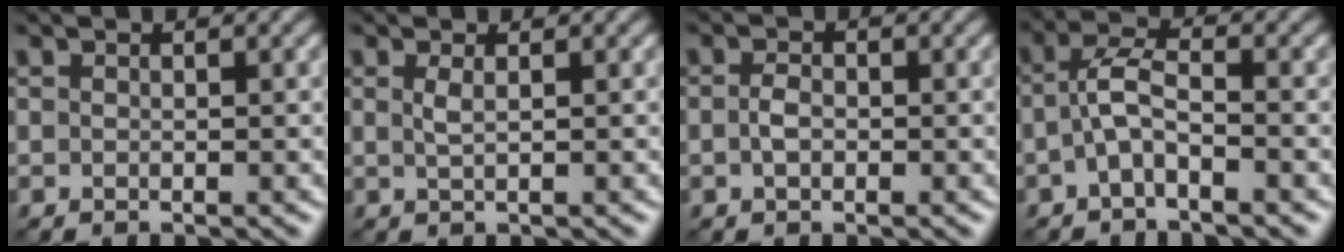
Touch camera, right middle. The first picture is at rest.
{"total": 1.0, "force": [0.3, 0.2, 0.9], "torque": [-0.019, 0.001, 0.006]}
{"total": 1.5, "force": [-0.3, 0.9, 1.1], "torque": [-0.023, 0.002, -0.007]}
{"total": 2.8, "force": [-1.0, 1.0, 2.5], "torque": [-0.053, 0.011, -0.026]}